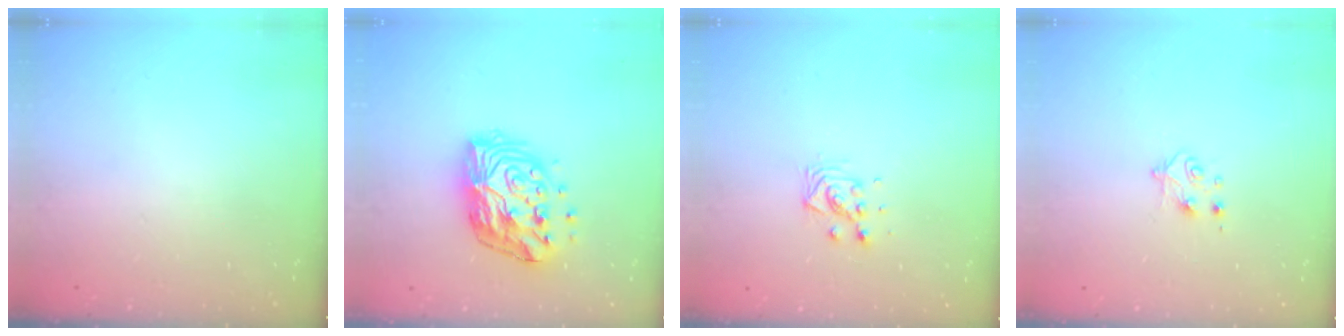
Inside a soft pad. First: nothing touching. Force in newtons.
{"total": 15.0, "press": 15.0, "slide": 1.5}
{"total": 6.1, "press": 6.1, "slide": 0.5}
{"total": 4.1, "press": 4.1, "slide": 0.5}